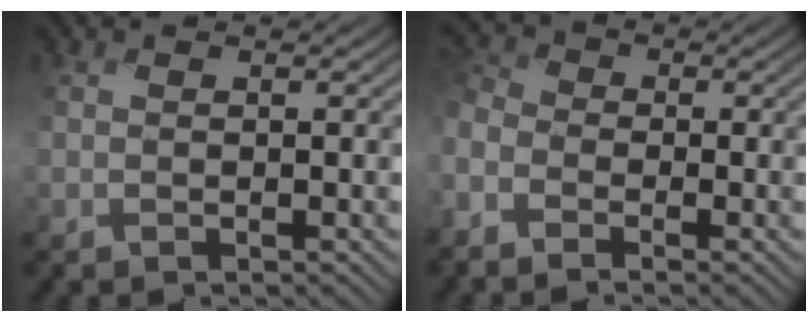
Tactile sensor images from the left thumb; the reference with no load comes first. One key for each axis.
{"total": 5.4, "fx": -3.2, "fy": 3.3, "fz": 2.7, "tx": -0.099, "ty": -0.013, "tz": -0.069}